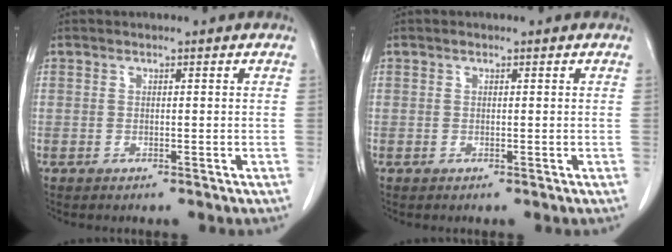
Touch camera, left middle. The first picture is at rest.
{"total": 0.0}